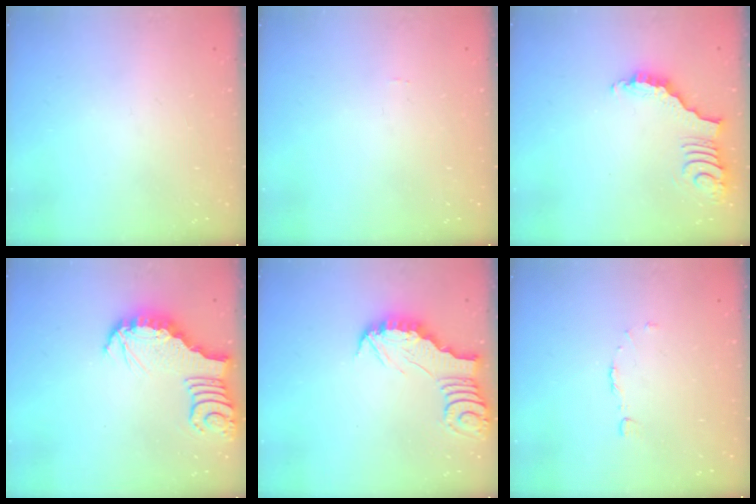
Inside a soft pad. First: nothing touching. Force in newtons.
{"total": 1.0, "press": 1.0, "slide": 0.0}
{"total": 3.7, "press": 3.6, "slide": 0.7}
{"total": 4.0, "press": 3.9, "slide": 0.8}
{"total": 3.2, "press": 3.1, "slide": 0.4}
{"total": 2.9, "press": 2.9, "slide": 0.2}